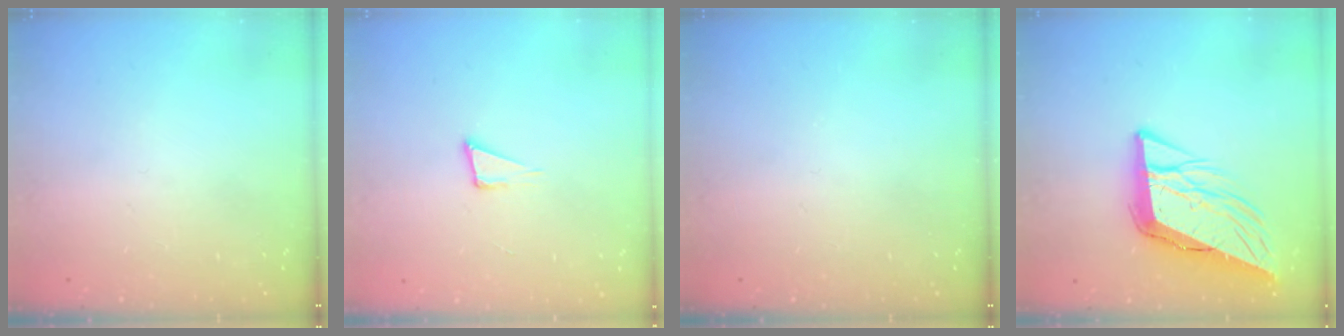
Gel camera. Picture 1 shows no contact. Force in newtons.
{"total": 4.6, "press": 3.4, "slide": 3.2}
{"total": 0.0}
{"total": 12.3, "press": 11.7, "slide": 3.6}